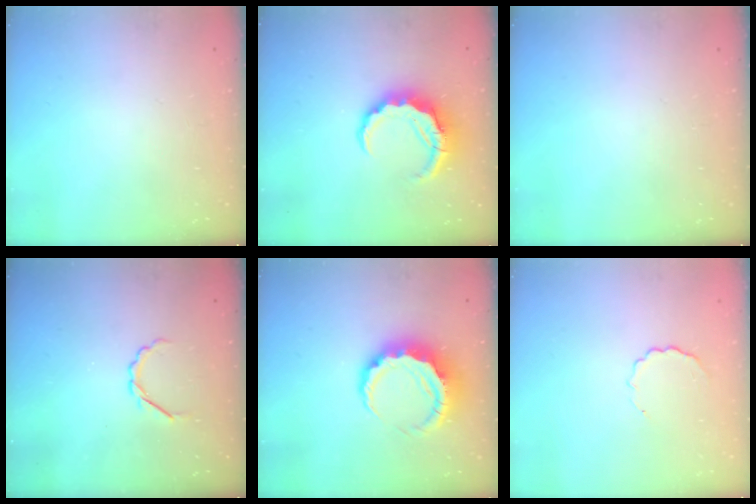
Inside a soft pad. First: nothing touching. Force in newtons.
{"total": 6.9, "press": 6.8, "slide": 1.3}
{"total": 0.0}
{"total": 2.5, "press": 2.4, "slide": 0.8}
{"total": 9.0, "press": 8.9, "slide": 1.8}
{"total": 3.7, "press": 3.6, "slide": 0.9}